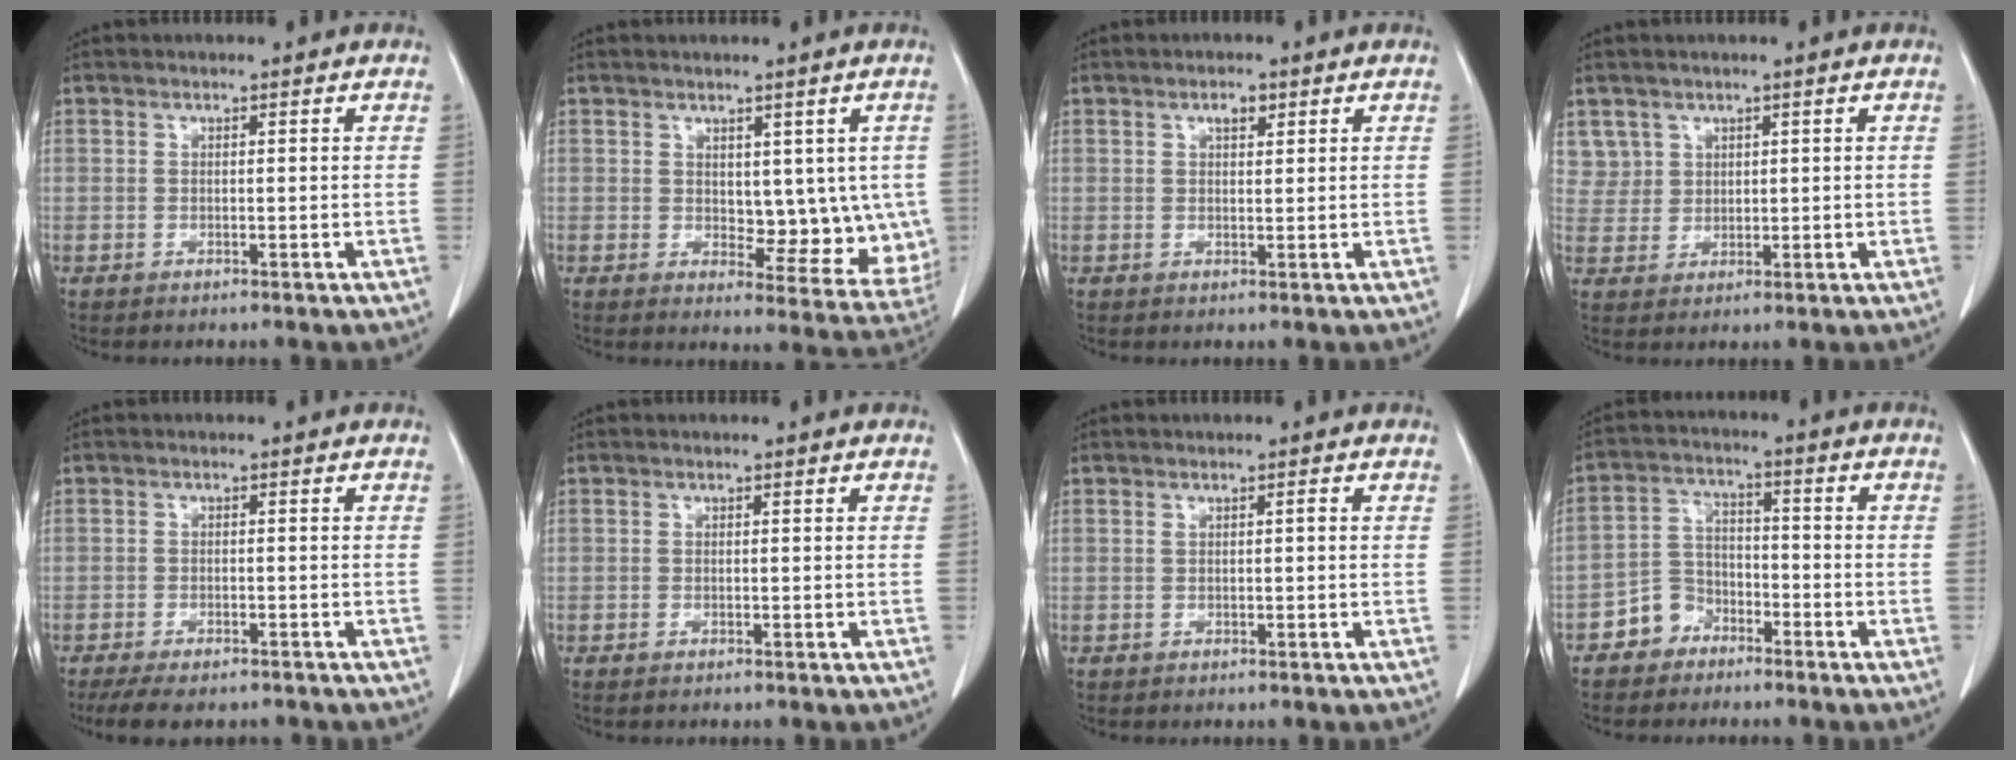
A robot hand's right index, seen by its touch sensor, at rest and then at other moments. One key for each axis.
{"total": 10.9, "fx": 1.1, "fy": 6.4, "fz": 8.8, "tx": -0.107, "ty": 0.000, "tz": 0.034}
{"total": 2.5, "fx": 1.3, "fy": 1.2, "fz": 1.8, "tx": -0.035, "ty": 0.002, "tz": 0.023}
{"total": 5.7, "fx": 2.9, "fy": 4.9, "fz": 0.0, "tx": 0.006, "ty": 0.015, "tz": 0.064}
{"total": 9.9, "fx": -7.8, "fy": 3.7, "fz": 4.9, "tx": -0.082, "ty": -0.002, "tz": -0.113}
{"total": 0.7, "fx": -0.3, "fy": 0.4, "fz": 0.5, "tx": -0.012, "ty": 0.000, "tz": -0.004}
{"total": 1.0, "fx": 0.1, "fy": 0.4, "fz": 0.9, "tx": -0.024, "ty": 0.009, "tz": 0.006}
{"total": 6.3, "fx": -4.0, "fy": 4.6, "fz": 1.4, "tx": -0.027, "ty": 0.020, "tz": -0.072}